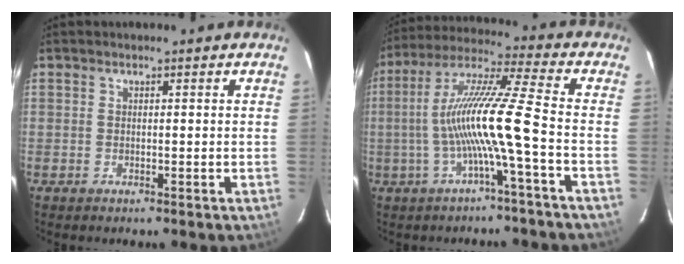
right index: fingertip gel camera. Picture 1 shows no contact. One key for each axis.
{"total": 13.1, "fx": -3.3, "fy": -1.5, "fz": 12.6, "tx": -0.239, "ty": 0.006, "tz": -0.061}